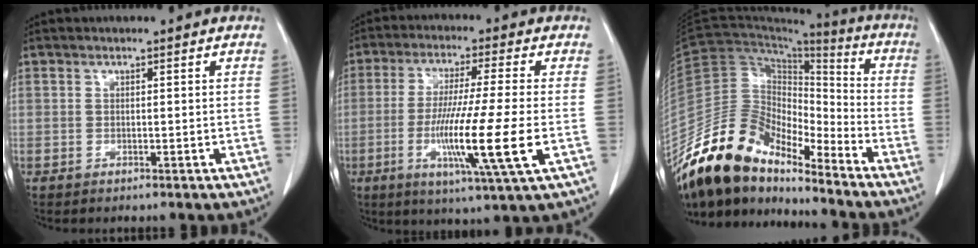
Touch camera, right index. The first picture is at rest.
{"total": 13.6, "force": [-3.3, -0.9, 13.2], "torque": [-0.250, -0.030, -0.065]}
{"total": 16.3, "force": [-13.6, 5.8, 7.0], "torque": [-0.123, 0.042, -0.255]}